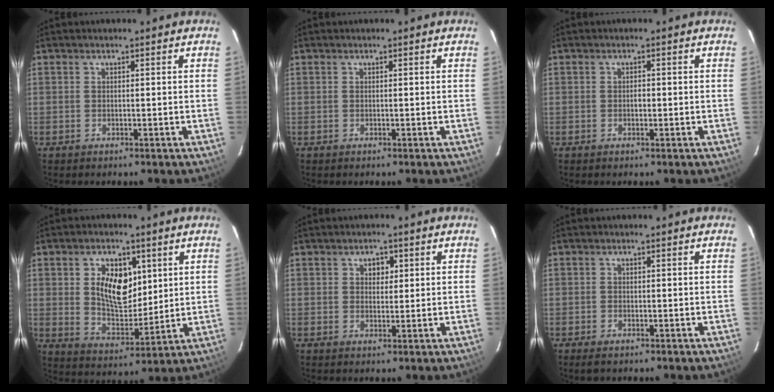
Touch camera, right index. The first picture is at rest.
{"total": 0.0}
{"total": 1.2, "force": [-0.2, 0.7, 0.9], "torque": [-0.016, 0.003, -0.004]}
{"total": 10.6, "force": [3.1, 6.3, 7.9], "torque": [-0.141, 0.004, 0.063]}
{"total": 2.3, "force": [0.8, 1.9, 1.1], "torque": [-0.011, 0.009, 0.014]}
{"total": 0.6, "force": [-0.4, 0.3, 0.2], "torque": [-0.003, 0.000, -0.010]}